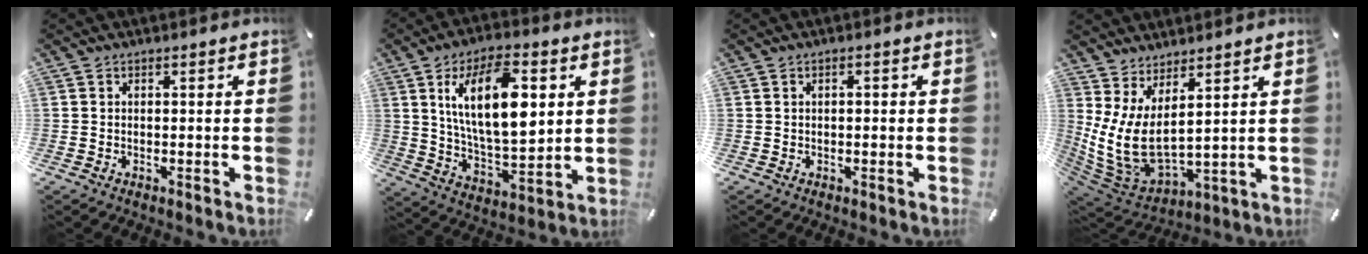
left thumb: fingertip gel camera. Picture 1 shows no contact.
{"total": 18.1, "force": [6.4, 8.6, 14.6], "torque": [-0.265, -0.013, 0.099]}
{"total": 1.0, "force": [-0.1, 0.5, 0.9], "torque": [-0.015, 0.002, -0.002]}
{"total": 9.4, "force": [2.8, 5.0, 7.4], "torque": [-0.184, -0.052, 0.062]}